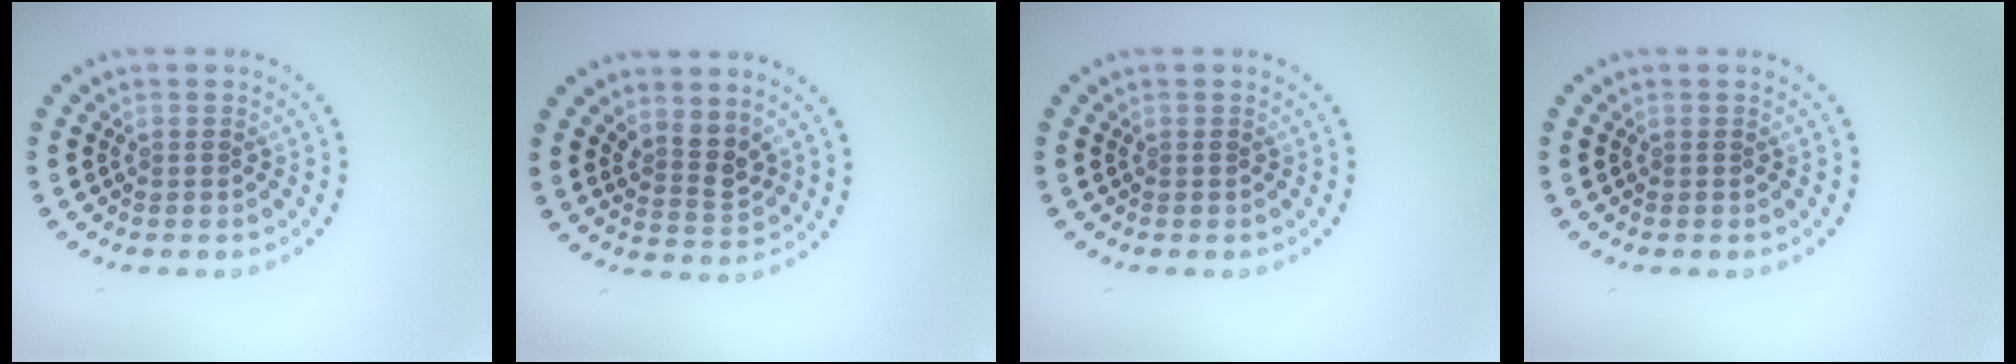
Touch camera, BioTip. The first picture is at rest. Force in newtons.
{"total": 2.5, "press": 1.8, "slide": 1.7}
{"total": 0.0}
{"total": 0.0}